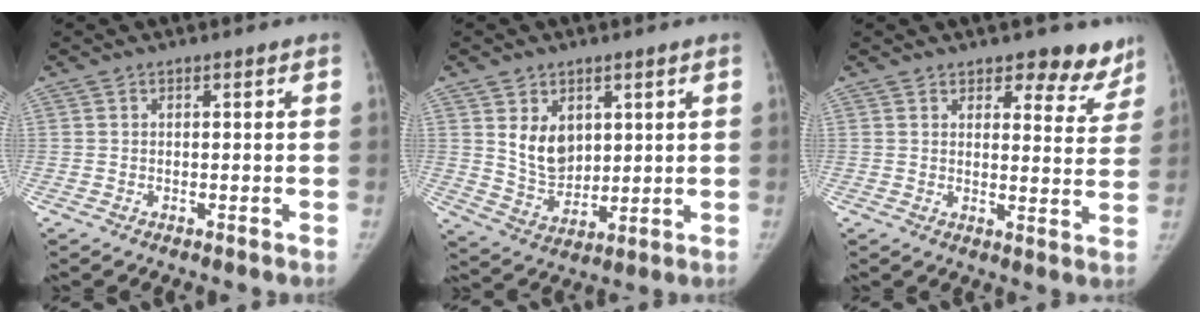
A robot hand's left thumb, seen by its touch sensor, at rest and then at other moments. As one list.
[{"total": 9.5, "force": [3.5, 7.1, 5.4], "torque": [-0.061, -0.033, 0.081]}, {"total": 8.7, "force": [7.3, 4.1, 2.3], "torque": [0.025, -0.045, 0.077]}]